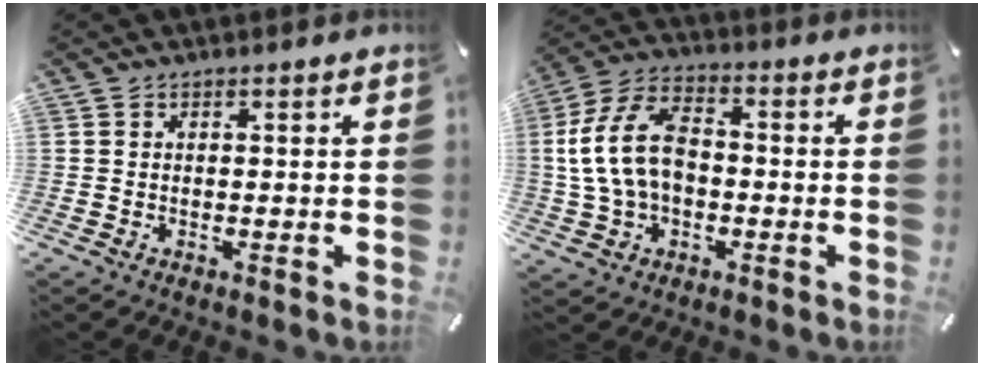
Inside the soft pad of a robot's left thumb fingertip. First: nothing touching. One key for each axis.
{"total": 13.7, "fx": -0.7, "fy": 9.7, "fz": 9.7, "tx": -0.215, "ty": 0.019, "tz": -0.012}